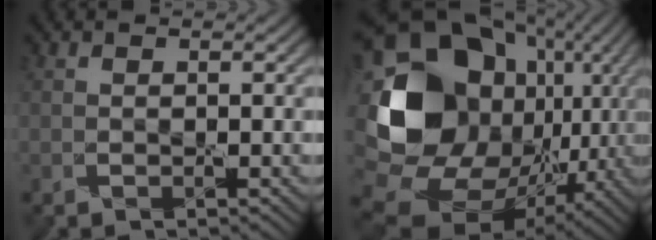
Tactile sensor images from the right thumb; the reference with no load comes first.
{"total": 21.0, "force": [0.4, 16.6, 13.0], "torque": [-0.298, -0.033, 0.047]}